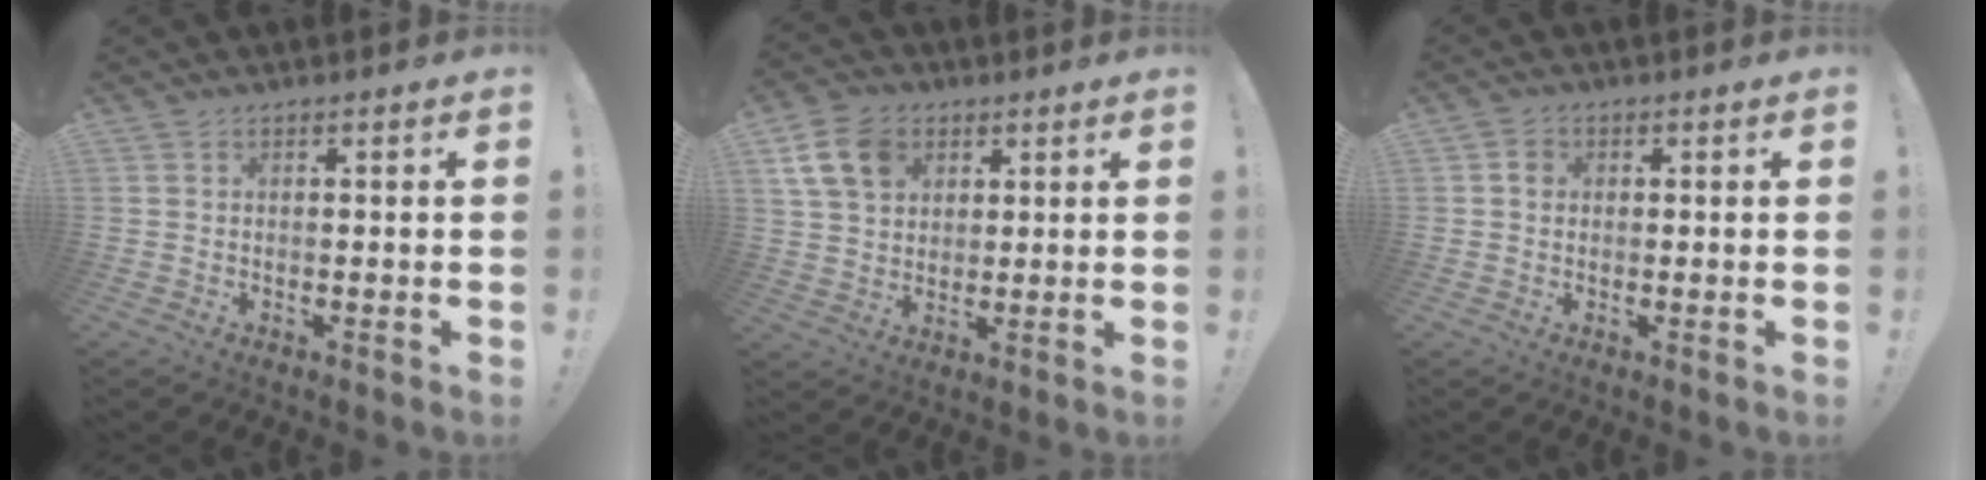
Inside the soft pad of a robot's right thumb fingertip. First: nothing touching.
{"total": 11.8, "force": [5.4, 8.6, 5.9], "torque": [-0.101, -0.011, 0.111]}
{"total": 2.6, "force": [0.2, 2.3, 1.1], "torque": [-0.012, 0.005, 0.002]}